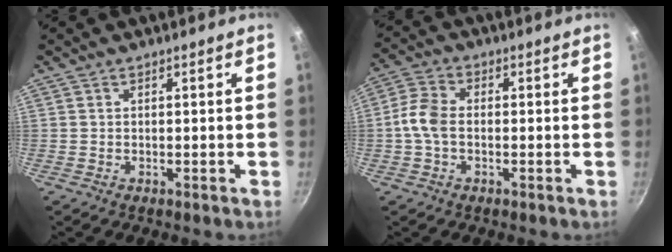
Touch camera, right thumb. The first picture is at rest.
{"total": 6.0, "force": [-0.8, 3.8, 4.5], "torque": [-0.098, 0.021, -0.026]}